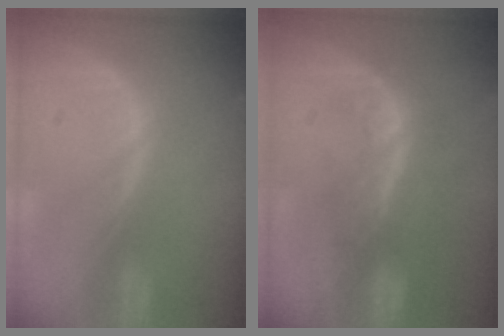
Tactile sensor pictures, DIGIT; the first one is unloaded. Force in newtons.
{"total": 8.2, "press": 7.0, "slide": 4.3}